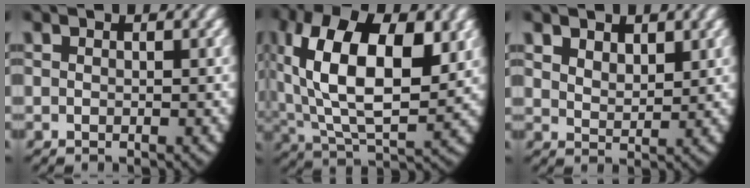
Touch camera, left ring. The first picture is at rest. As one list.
[{"total": 10.6, "force": [2.2, 5.7, 8.6], "torque": [-0.172, -0.025, 0.056]}, {"total": 2.4, "force": [1.8, 1.2, 1.1], "torque": [-0.034, -0.019, 0.046]}]